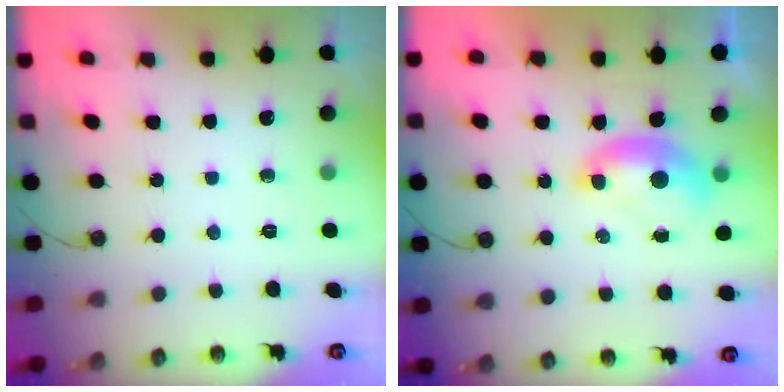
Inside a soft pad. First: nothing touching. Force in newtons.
{"total": 1.5, "press": 1.4, "slide": 0.6}